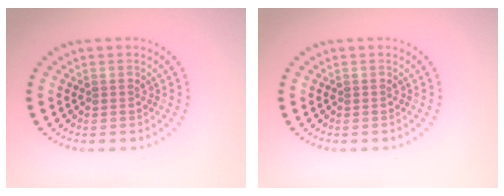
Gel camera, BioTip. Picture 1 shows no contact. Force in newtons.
{"total": 0.0}